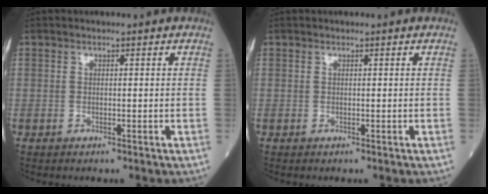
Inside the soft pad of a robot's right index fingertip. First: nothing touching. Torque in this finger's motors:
{"motor_torque": [0.00, 0.00, 0.00, 0.01]}